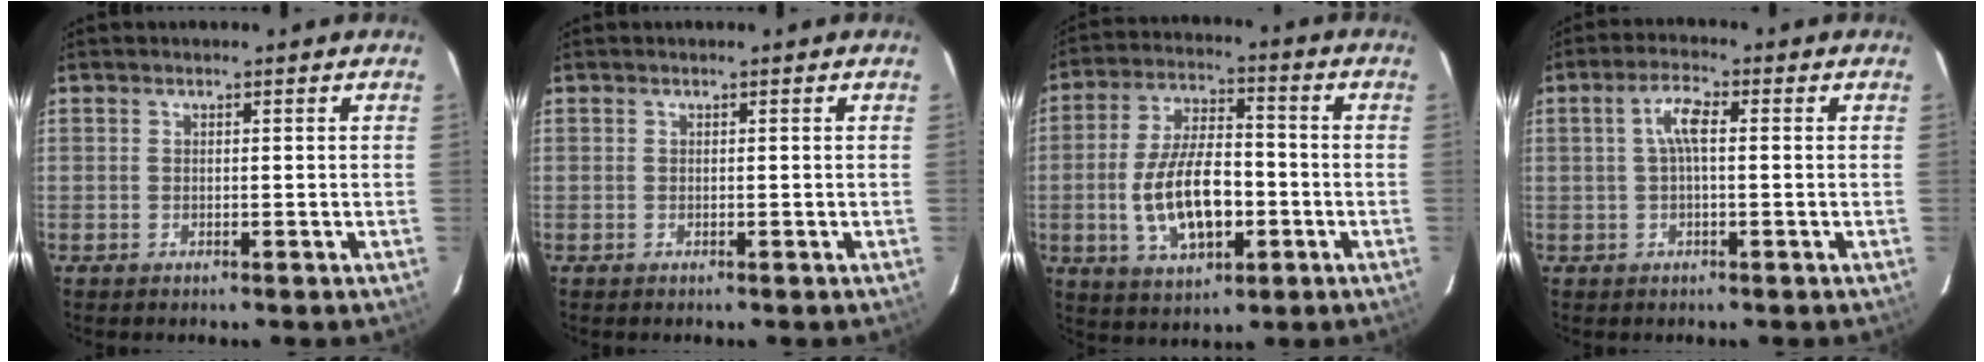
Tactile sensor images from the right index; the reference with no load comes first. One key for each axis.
{"total": 0.0}
{"total": 14.0, "fx": -3.1, "fy": 6.7, "fz": 11.9, "tx": -0.234, "ty": 0.005, "tz": -0.044}
{"total": 4.1, "fx": 0.4, "fy": 1.0, "fz": 3.9, "tx": -0.075, "ty": 0.011, "tz": 0.009}